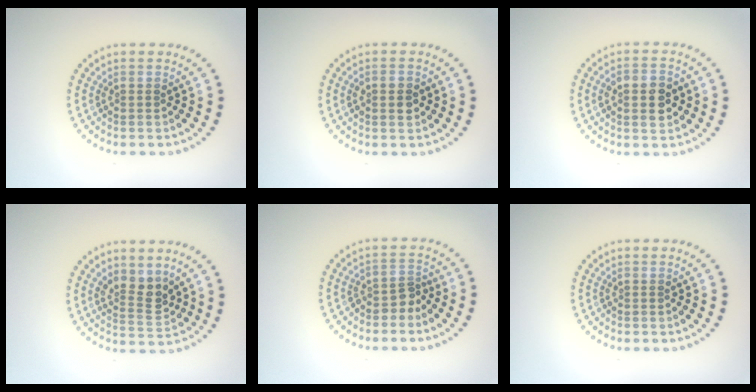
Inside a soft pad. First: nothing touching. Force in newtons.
{"total": 1.4, "press": 1.4, "slide": 0.1}
{"total": 3.8, "press": 3.8, "slide": 0.1}
{"total": 2.9, "press": 2.6, "slide": 1.3}
{"total": 2.0, "press": 1.5, "slide": 1.4}
{"total": 0.0}